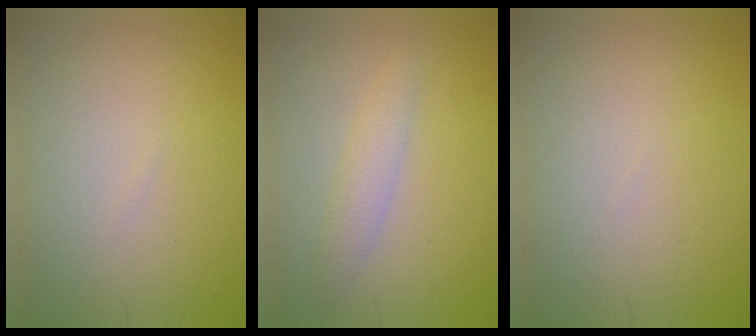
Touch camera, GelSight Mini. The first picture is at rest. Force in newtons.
{"total": 2.0, "press": 2.0, "slide": 0.0}
{"total": 0.0}